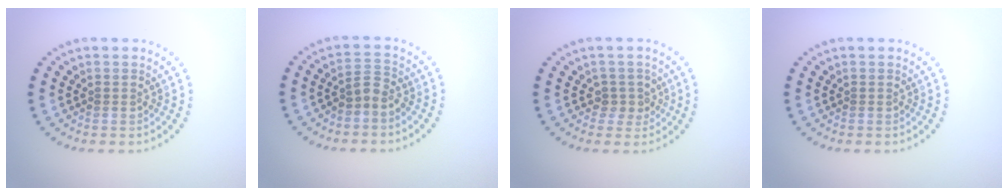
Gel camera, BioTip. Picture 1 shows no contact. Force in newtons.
{"total": 1.8, "press": 1.4, "slide": 1.2}
{"total": 1.7, "press": 1.3, "slide": 1.0}
{"total": 0.0}